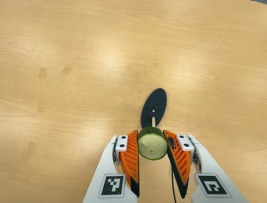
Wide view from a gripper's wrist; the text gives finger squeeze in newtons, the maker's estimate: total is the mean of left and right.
{"total": 10.2, "left": 9.5, "right": 11.0}